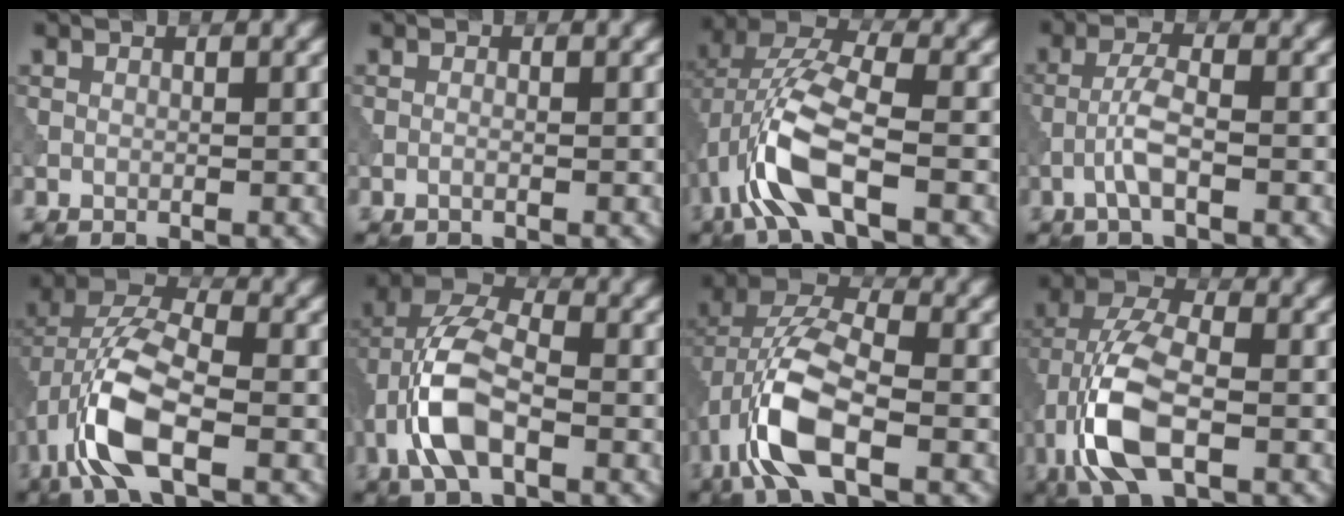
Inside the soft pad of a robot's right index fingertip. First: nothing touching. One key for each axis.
{"total": 0.5, "fx": -0.2, "fy": 0.1, "fz": 0.5, "tx": -0.011, "ty": -0.003, "tz": -0.009}
{"total": 8.3, "fx": -2.8, "fy": 3.2, "fz": 7.2, "tx": -0.165, "ty": 0.011, "tz": -0.064}
{"total": 3.0, "fx": -1.3, "fy": 0.6, "fz": 2.6, "tx": -0.057, "ty": 0.008, "tz": -0.031}
{"total": 8.6, "fx": -3.1, "fy": 3.6, "fz": 7.1, "tx": -0.160, "ty": 0.012, "tz": -0.070}
{"total": 7.1, "fx": -2.2, "fy": 3.6, "fz": 5.7, "tx": -0.124, "ty": 0.015, "tz": -0.048}
{"total": 8.8, "fx": -3.1, "fy": 3.8, "fz": 7.3, "tx": -0.162, "ty": 0.012, "tz": -0.070}
{"total": 8.4, "fx": -2.7, "fy": 4.0, "fz": 6.9, "tx": -0.153, "ty": 0.010, "tz": -0.061}